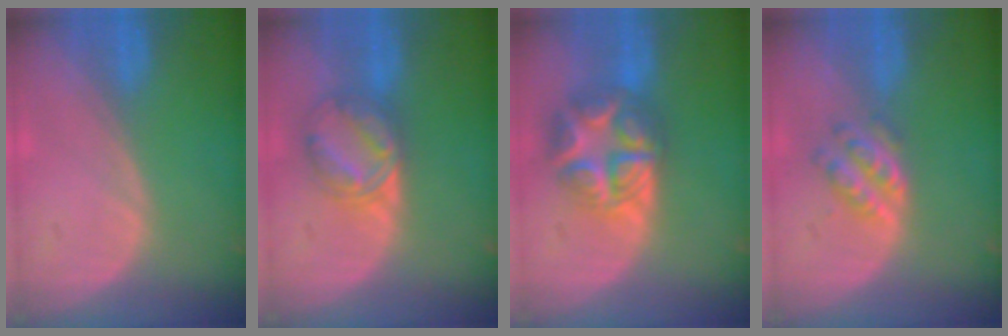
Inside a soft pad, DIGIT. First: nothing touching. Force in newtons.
{"total": 6.2, "press": 6.2, "slide": 0.1}
{"total": 8.9, "press": 8.9, "slide": 0.5}
{"total": 4.2, "press": 4.2, "slide": 0.1}